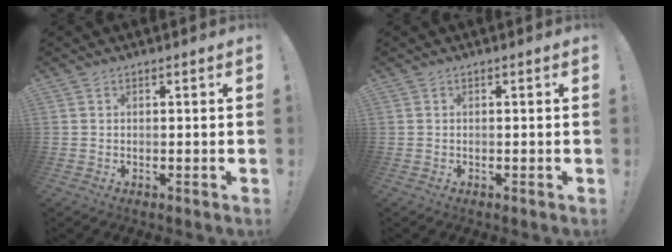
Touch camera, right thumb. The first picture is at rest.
{"total": 0.0}